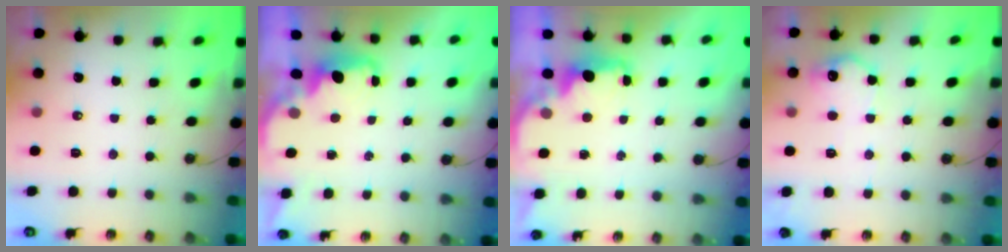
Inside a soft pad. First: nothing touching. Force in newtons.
{"total": 1.5, "press": 1.3, "slide": 0.7}
{"total": 2.3, "press": 2.1, "slide": 0.8}
{"total": 10.5, "press": 10.5, "slide": 0.5}